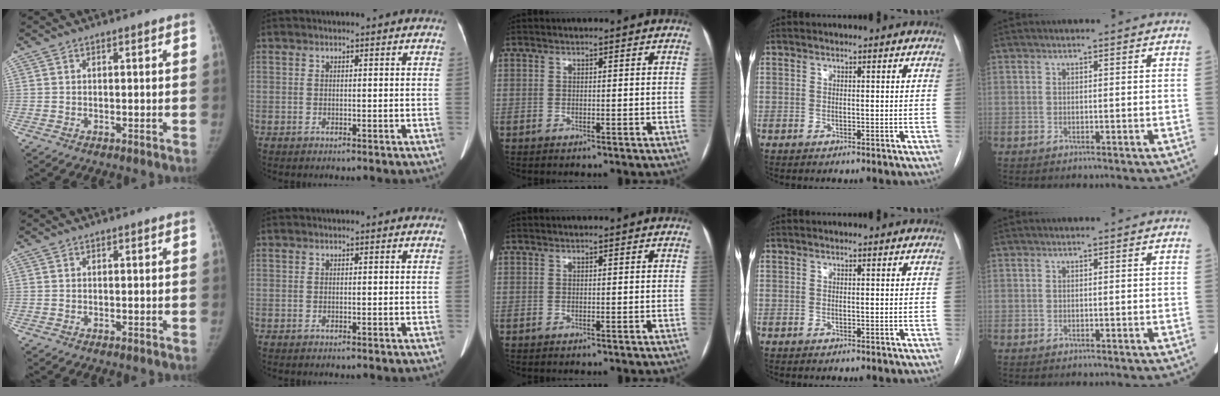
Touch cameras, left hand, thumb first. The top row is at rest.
{}